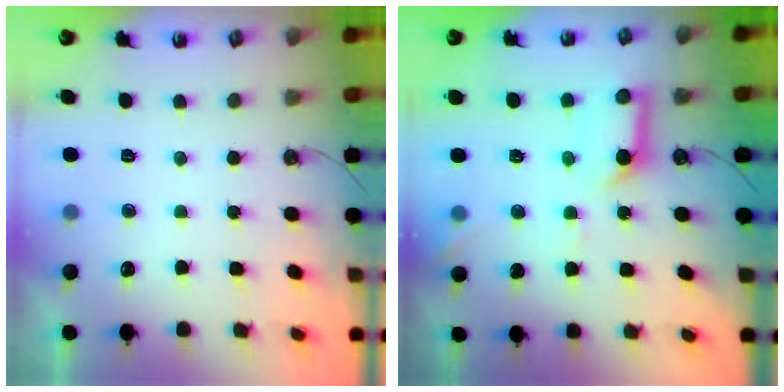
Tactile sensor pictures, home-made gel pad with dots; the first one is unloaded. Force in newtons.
{"total": 11.9, "press": 11.8, "slide": 1.3}